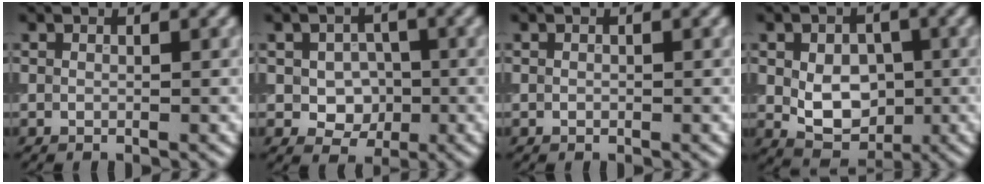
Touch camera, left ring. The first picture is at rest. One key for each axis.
{"total": 3.6, "fx": -0.5, "fy": 2.8, "fz": 2.1, "tx": -0.030, "ty": -0.004, "tz": -0.010}
{"total": 0.0}
{"total": 5.6, "fx": -0.4, "fy": 3.9, "fz": 4.1, "tx": -0.070, "ty": -0.005, "tz": -0.007}